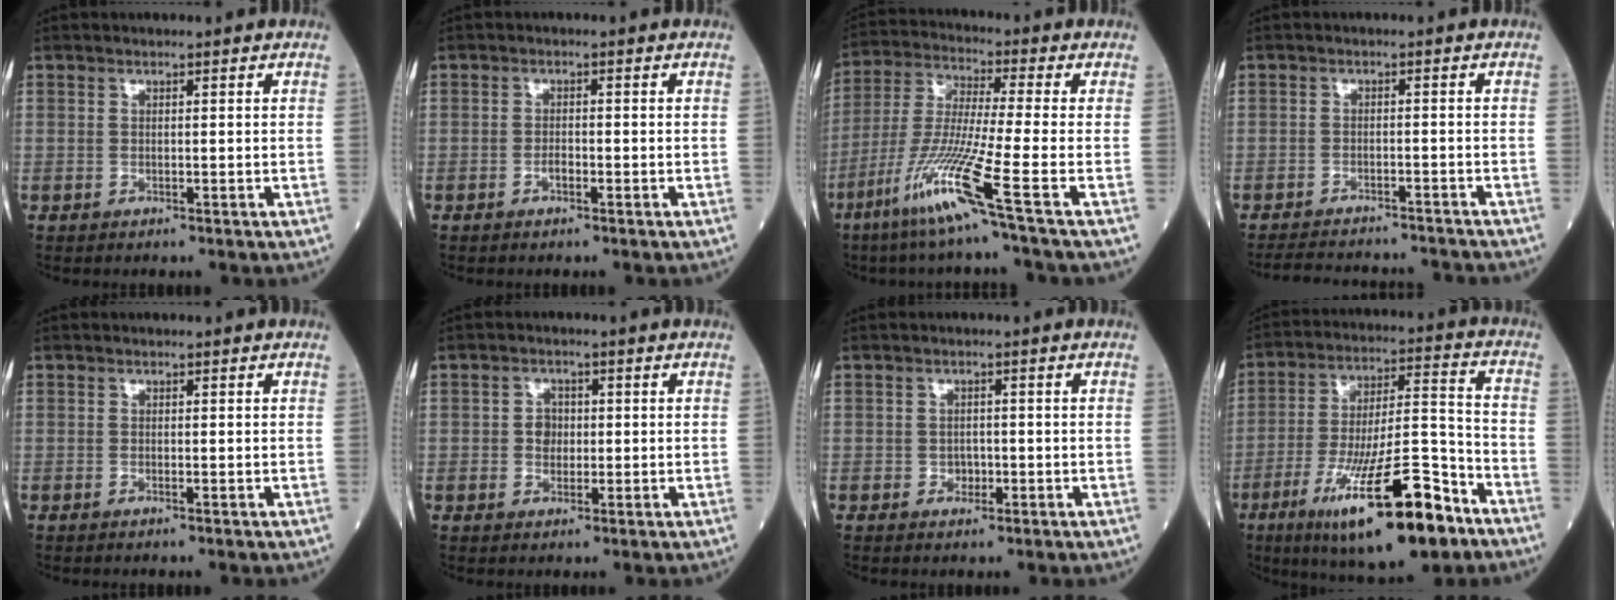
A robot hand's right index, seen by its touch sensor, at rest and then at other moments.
{"total": 1.1, "force": [-0.6, 0.5, 0.8], "torque": [-0.015, 0.002, -0.012]}
{"total": 12.5, "force": [-6.5, -2.2, 10.5], "torque": [-0.211, -0.034, -0.133]}
{"total": 12.3, "force": [-11.7, 1.9, 3.2], "torque": [-0.058, 0.001, -0.151]}
{"total": 0.0}
{"total": 2.6, "force": [0.0, 2.2, 1.4], "torque": [-0.019, 0.006, 0.000]}
{"total": 1.6, "force": [-0.5, 1.3, 0.7], "torque": [-0.008, 0.004, -0.005]}
{"total": 20.3, "force": [-11.4, 3.8, 16.4], "torque": [-0.262, -0.017, -0.184]}